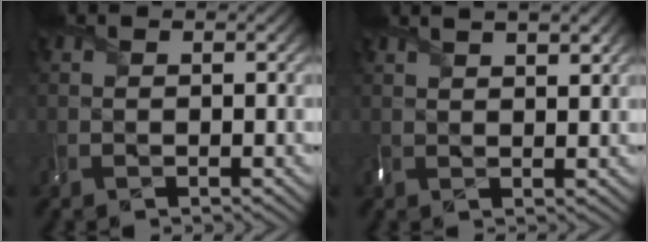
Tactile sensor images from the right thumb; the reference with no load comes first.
{"total": 4.3, "force": [2.8, 1.2, 3.0], "torque": [-0.058, 0.010, 0.044]}